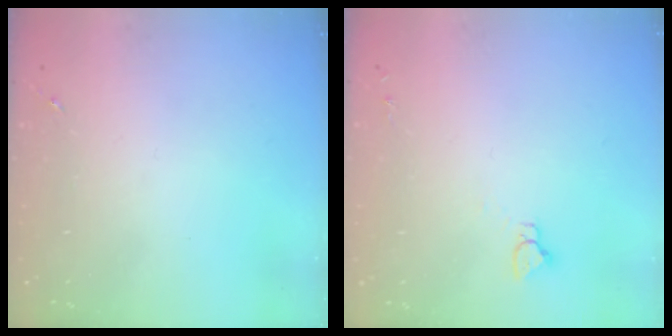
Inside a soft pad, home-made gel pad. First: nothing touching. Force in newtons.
{"total": 2.9, "press": 2.9, "slide": 0.2}